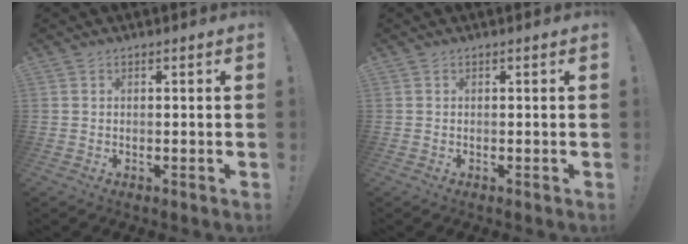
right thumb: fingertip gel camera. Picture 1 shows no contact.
{"total": 0.0}